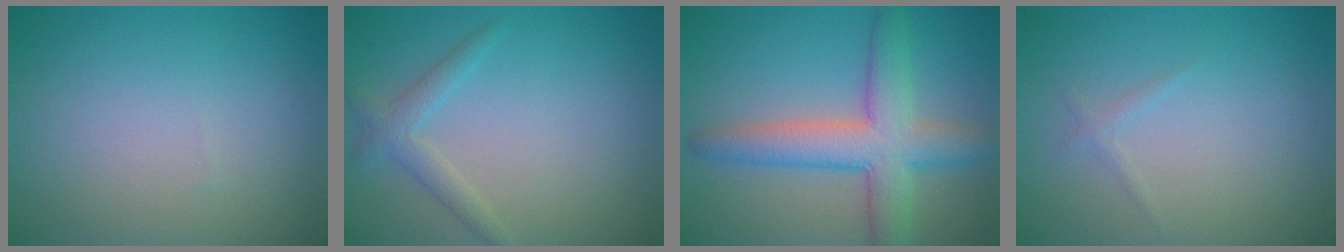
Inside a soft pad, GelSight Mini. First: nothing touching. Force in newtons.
{"total": 2.0, "press": 2.0, "slide": 0.1}
{"total": 6.5, "press": 6.5, "slide": 0.3}
{"total": 0.8, "press": 0.8, "slide": 0.1}